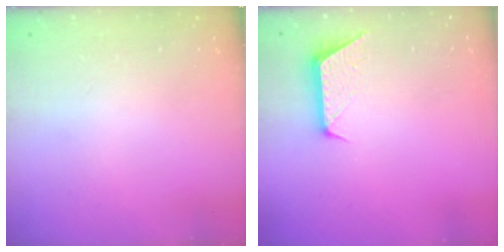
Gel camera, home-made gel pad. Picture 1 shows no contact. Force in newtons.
{"total": 7.2, "press": 7.2, "slide": 0.6}